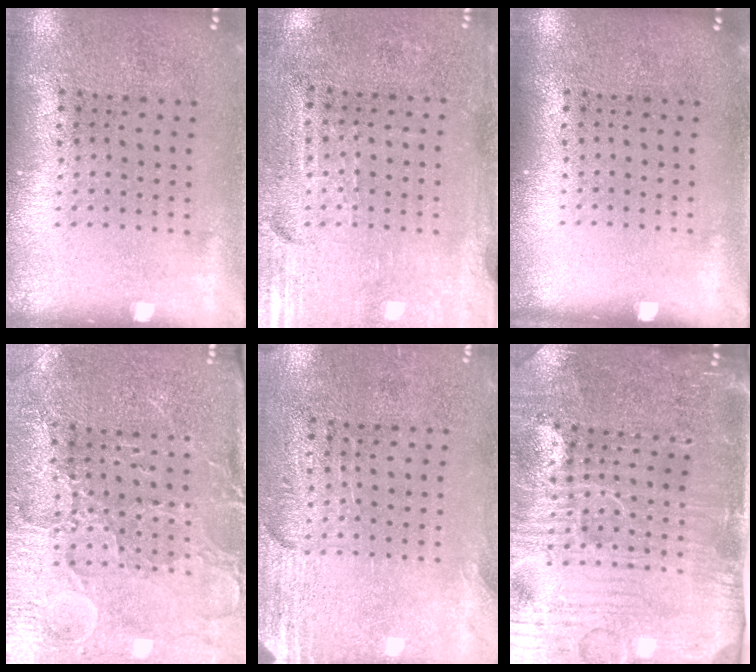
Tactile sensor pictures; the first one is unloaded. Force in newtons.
{"total": 3.5, "press": 3.0, "slide": 1.7}
{"total": 0.0}
{"total": 3.4, "press": 3.3, "slide": 1.0}
{"total": 2.8, "press": 2.5, "slide": 1.4}
{"total": 5.0, "press": 4.5, "slide": 2.2}